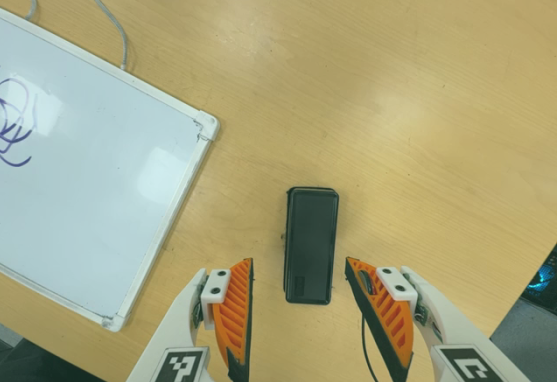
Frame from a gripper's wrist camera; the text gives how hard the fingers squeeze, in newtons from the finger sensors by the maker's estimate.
{"total": 0.0}